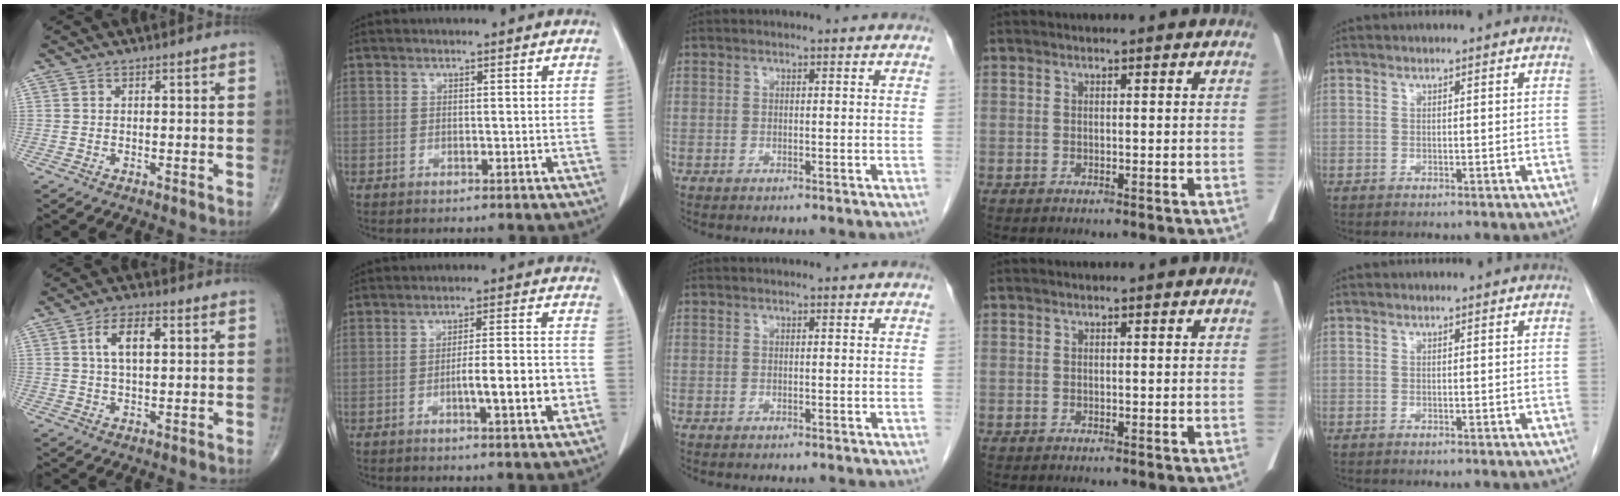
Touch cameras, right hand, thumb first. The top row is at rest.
{"thumb": {"total": 6.9, "force": [1.7, 3.4, 5.7], "torque": [-0.099, 0.005, 0.029]}, "index": {"total": 8.6, "force": [-2.3, 1.2, 8.2], "torque": [-0.126, 0.010, -0.033]}}